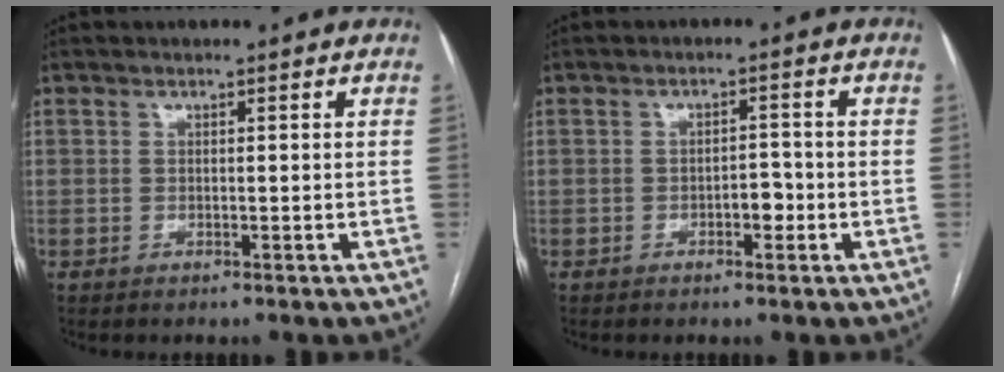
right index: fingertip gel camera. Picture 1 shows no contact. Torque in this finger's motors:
{"motor_torque": [0.50, 0.21, 0.05, 0.02]}